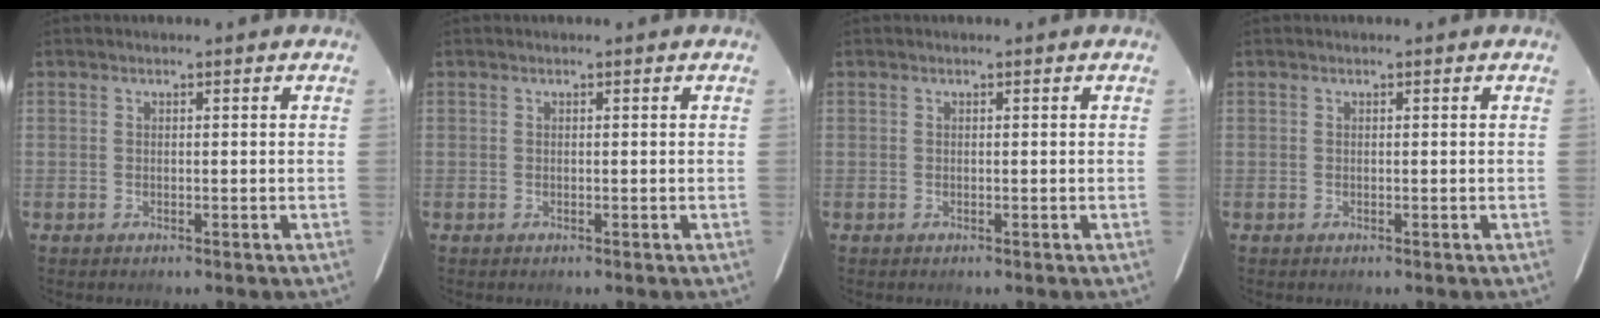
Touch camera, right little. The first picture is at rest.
{"total": 0.0}
{"total": 0.0}
{"total": 0.0}